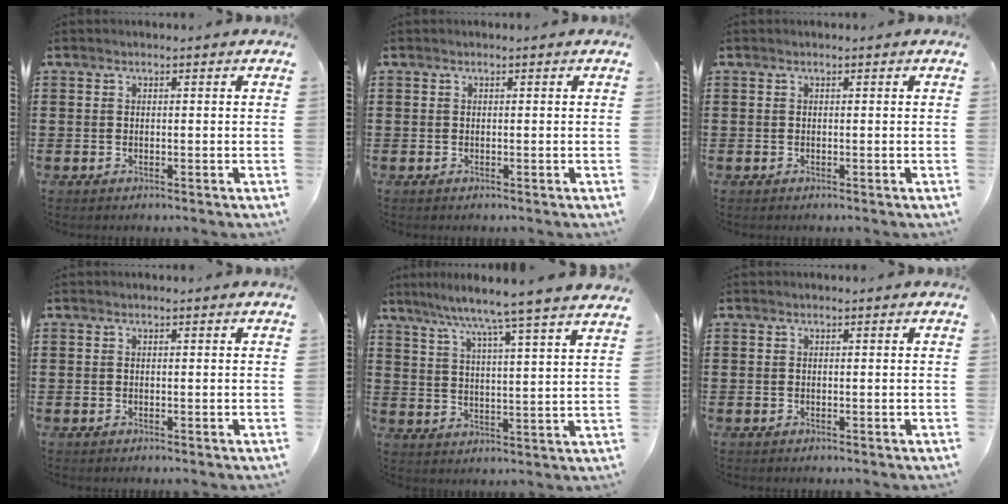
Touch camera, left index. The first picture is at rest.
{"total": 0.0}
{"total": 0.0}
{"total": 0.0}
{"total": 6.6, "force": [5.7, -1.8, 2.6], "torque": [-0.076, -0.046, 0.090]}
{"total": 0.0}